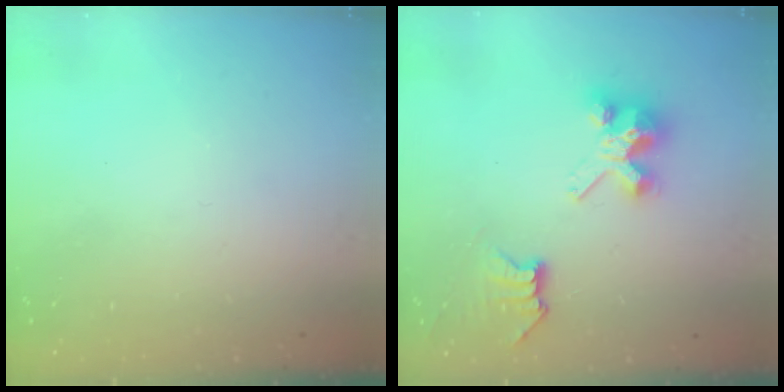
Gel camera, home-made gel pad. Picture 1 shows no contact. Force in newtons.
{"total": 7.4, "press": 7.4, "slide": 0.0}